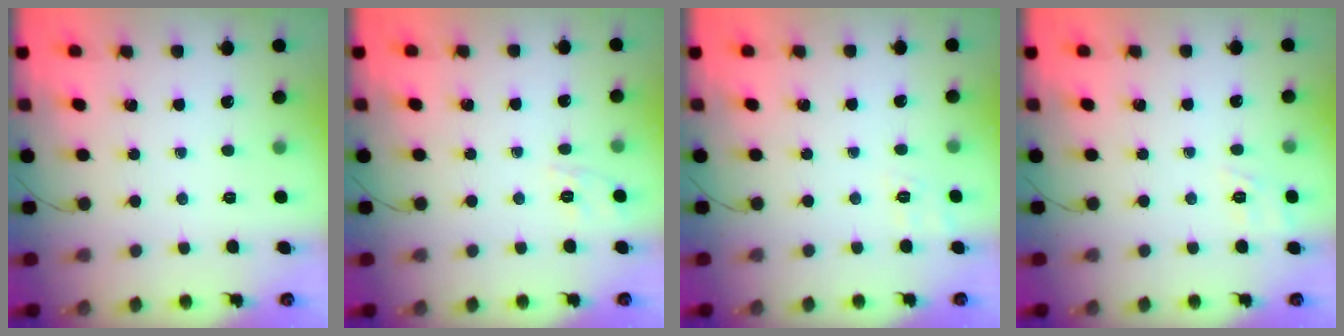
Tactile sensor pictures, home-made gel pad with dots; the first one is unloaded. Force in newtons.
{"total": 2.0, "press": 0.8, "slide": 1.8}
{"total": 2.5, "press": 1.8, "slide": 1.8}
{"total": 2.7, "press": 2.0, "slide": 1.8}